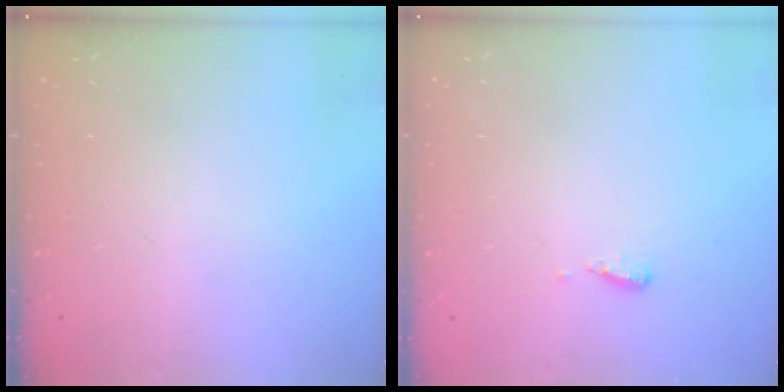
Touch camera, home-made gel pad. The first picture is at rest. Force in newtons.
{"total": 4.7, "press": 4.7, "slide": 0.6}